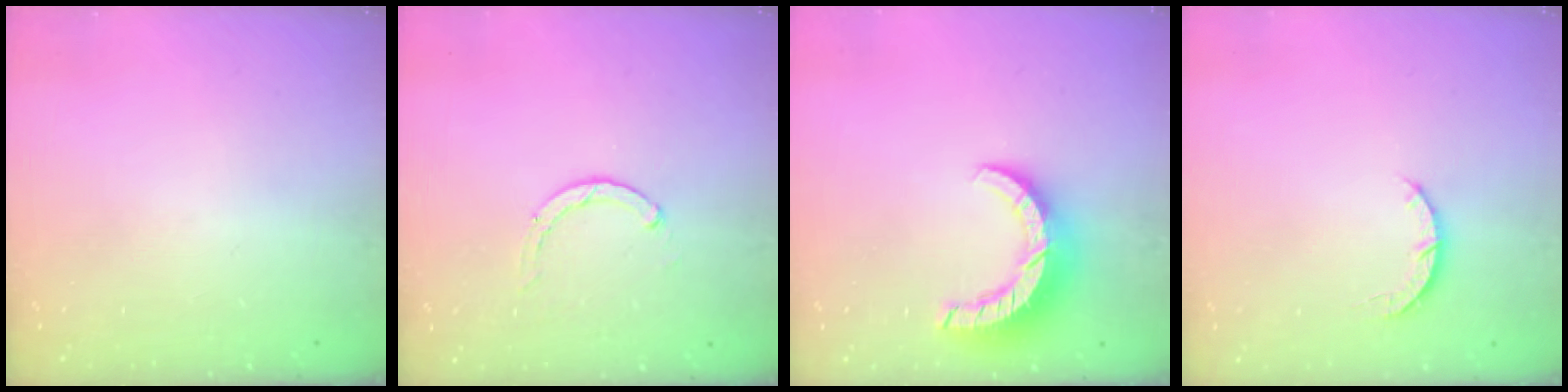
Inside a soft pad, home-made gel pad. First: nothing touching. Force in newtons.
{"total": 2.8, "press": 2.8, "slide": 0.5}
{"total": 12.8, "press": 12.8, "slide": 0.7}
{"total": 3.7, "press": 3.7, "slide": 0.4}